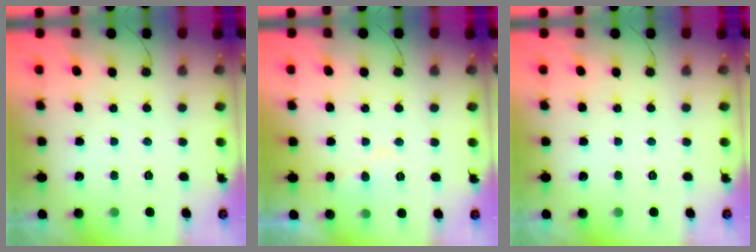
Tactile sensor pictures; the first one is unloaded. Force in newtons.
{"total": 6.0, "press": 6.0, "slide": 0.2}
{"total": 0.0}